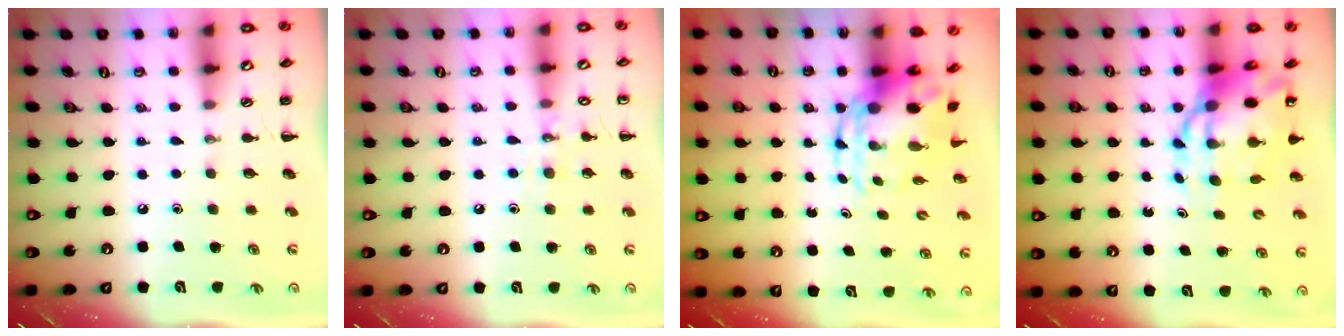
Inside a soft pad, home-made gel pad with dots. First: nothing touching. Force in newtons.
{"total": 7.4, "press": 7.3, "slide": 1.7}
{"total": 6.5, "press": 6.4, "slide": 1.3}
{"total": 11.4, "press": 10.9, "slide": 3.2}